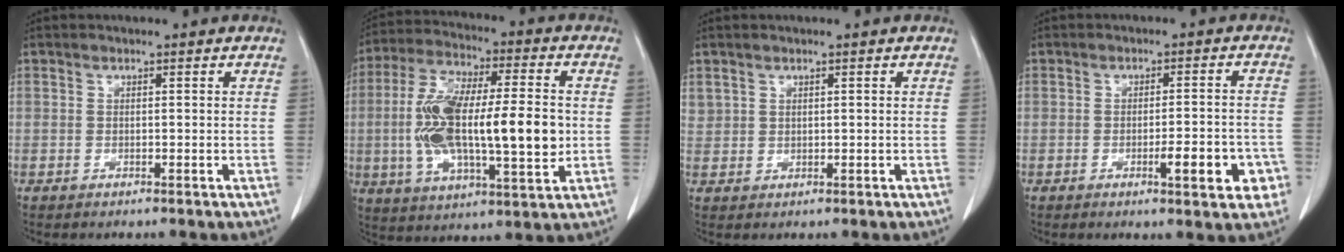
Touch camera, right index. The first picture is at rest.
{"total": 19.3, "force": [-0.9, 5.3, 18.6], "torque": [-0.357, 0.005, -0.015]}
{"total": 1.6, "force": [1.1, 1.1, 0.3], "torque": [-0.002, 0.005, 0.024]}
{"total": 7.0, "force": [-2.7, 1.4, 6.3], "torque": [-0.079, 0.002, -0.031]}